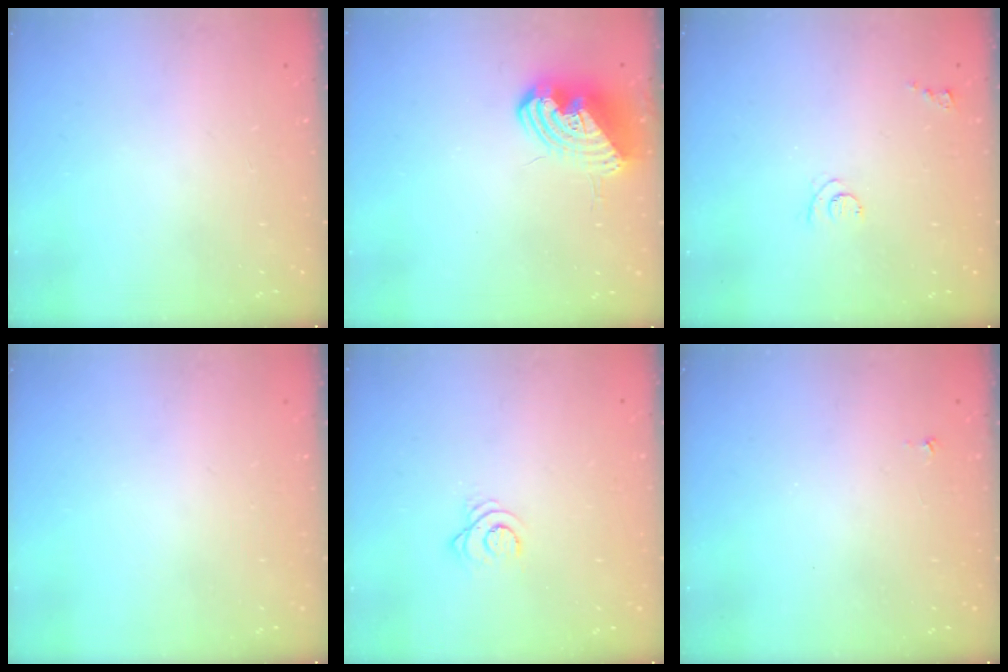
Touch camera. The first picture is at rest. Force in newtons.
{"total": 11.2, "press": 11.1, "slide": 1.9}
{"total": 5.0, "press": 4.9, "slide": 0.6}
{"total": 0.0}
{"total": 3.2, "press": 3.1, "slide": 0.4}
{"total": 2.9, "press": 2.9, "slide": 0.4}